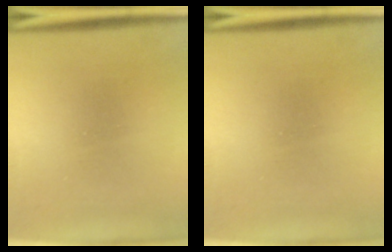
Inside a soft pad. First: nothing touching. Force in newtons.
{"total": 0.0}